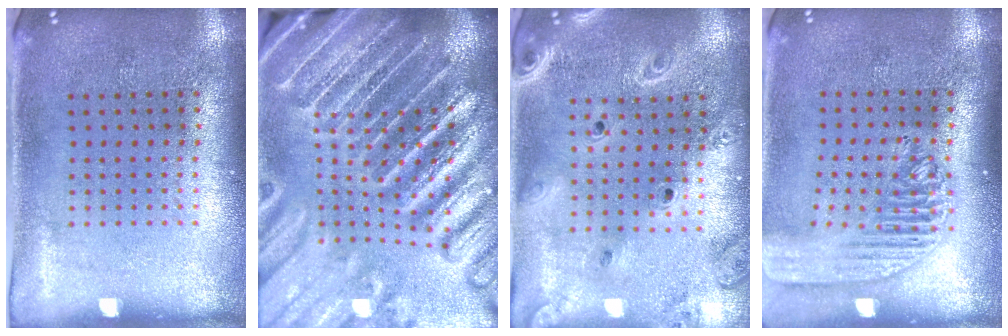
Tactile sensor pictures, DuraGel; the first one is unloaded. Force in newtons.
{"total": 5.7, "press": 5.0, "slide": 2.8}
{"total": 2.4, "press": 2.1, "slide": 1.2}
{"total": 2.1, "press": 1.8, "slide": 1.1}